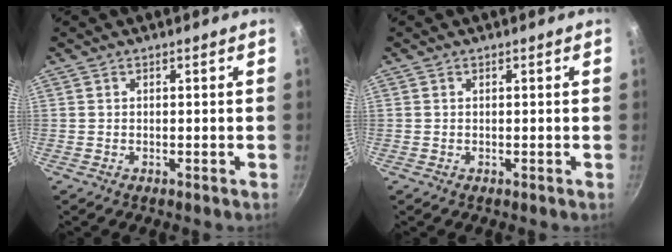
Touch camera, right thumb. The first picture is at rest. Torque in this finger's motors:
{"motor_torque": [-0.36, 0.52, -0.05, 0.60, 0.03]}